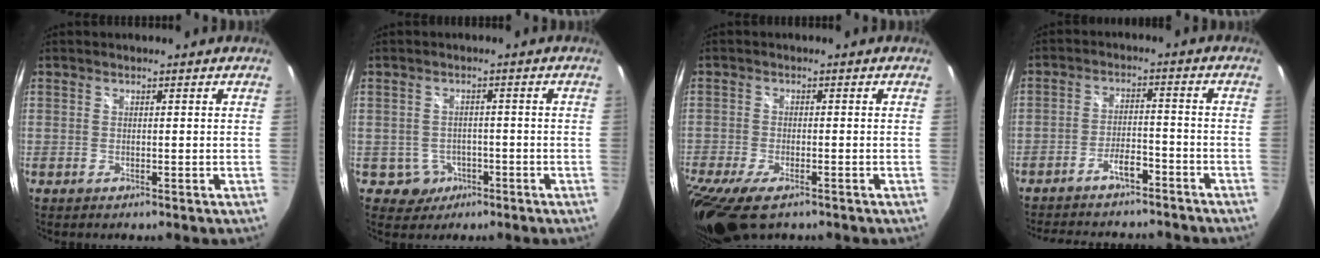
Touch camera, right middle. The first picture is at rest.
{"total": 4.0, "force": [-1.7, 3.6, 0.5], "torque": [-0.022, 0.008, -0.019]}
{"total": 10.8, "force": [-7.2, 4.1, 6.9], "torque": [-0.170, -0.046, -0.132]}
{"total": 12.5, "force": [-10.7, 3.9, 5.2], "torque": [-0.116, 0.011, -0.153]}